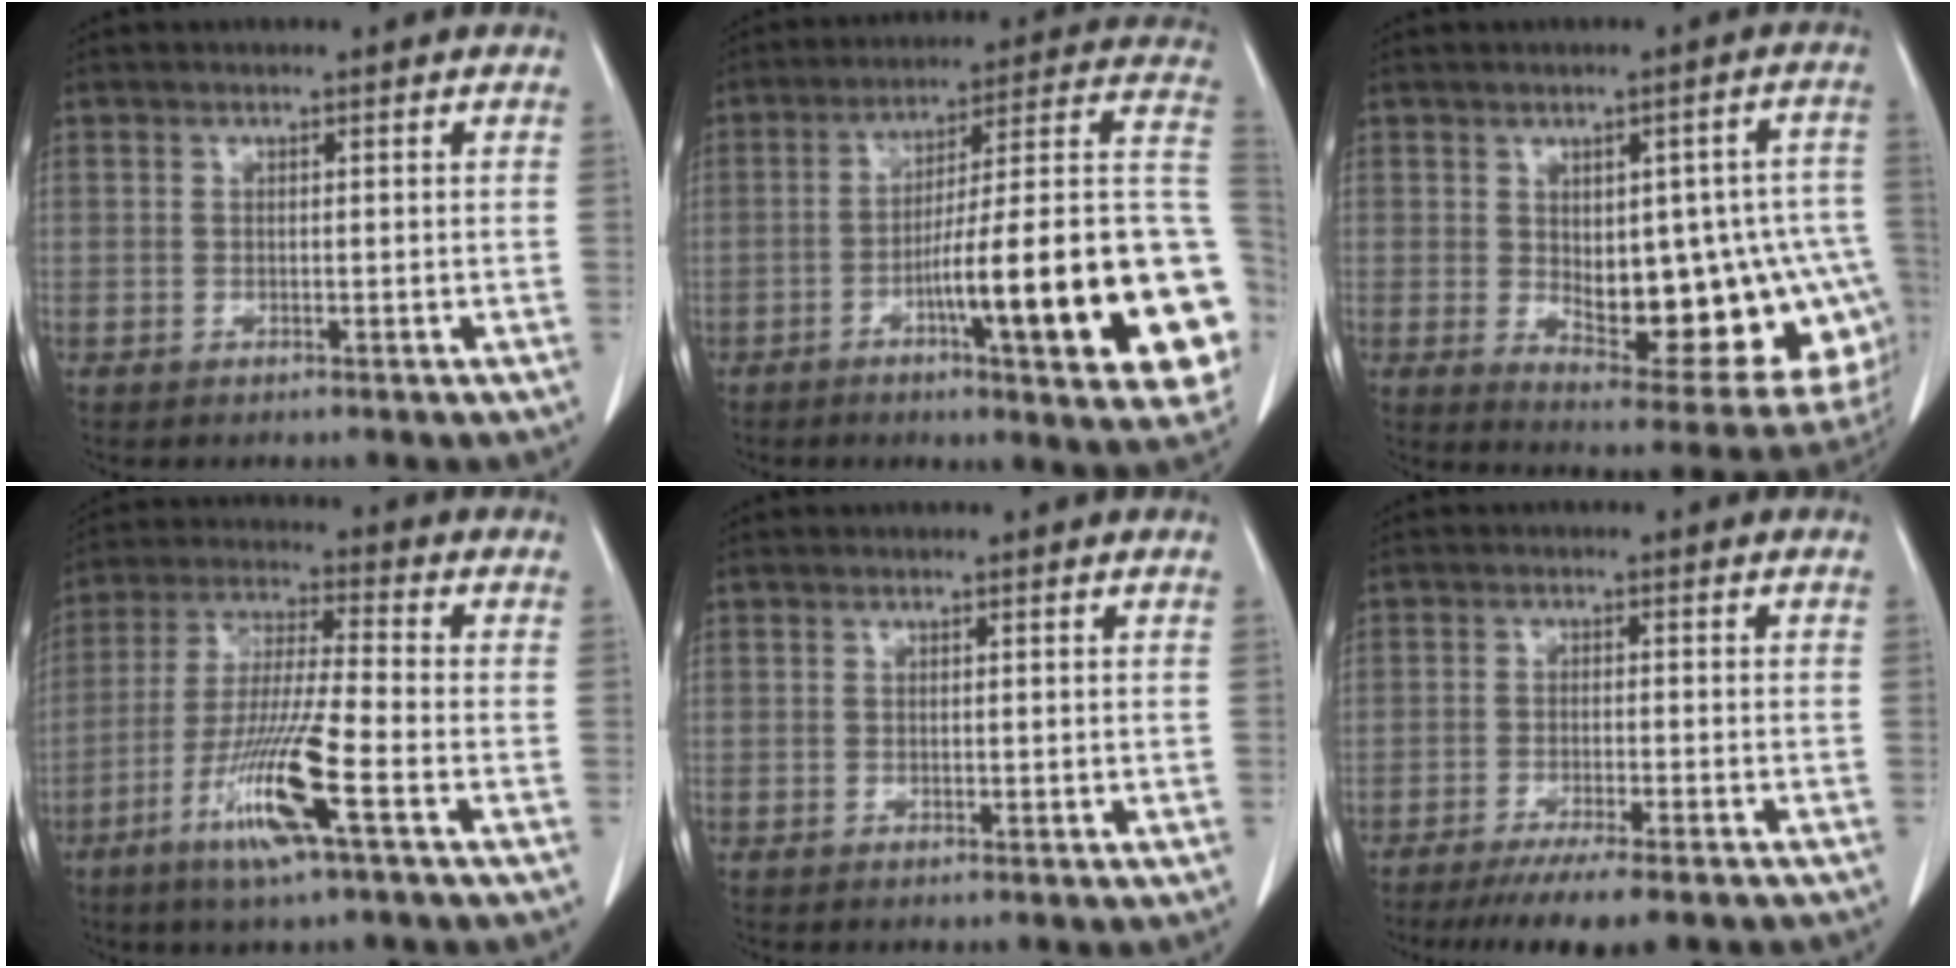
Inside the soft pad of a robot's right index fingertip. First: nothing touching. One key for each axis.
{"total": 25.7, "fx": -6.5, "fy": 2.4, "fz": 24.7, "tx": -0.242, "ty": 0.016, "tz": -0.089}
{"total": 20.6, "fx": -2.7, "fy": 8.8, "fz": 18.5, "tx": -0.171, "ty": 0.023, "tz": -0.002}
{"total": 12.6, "fx": -5.7, "fy": -0.1, "fz": 11.2, "tx": -0.225, "ty": -0.020, "tz": -0.111}
{"total": 0.0}
{"total": 10.0, "fx": -8.1, "fy": 0.7, "fz": 5.8, "tx": -0.074, "ty": -0.019, "tz": -0.121}